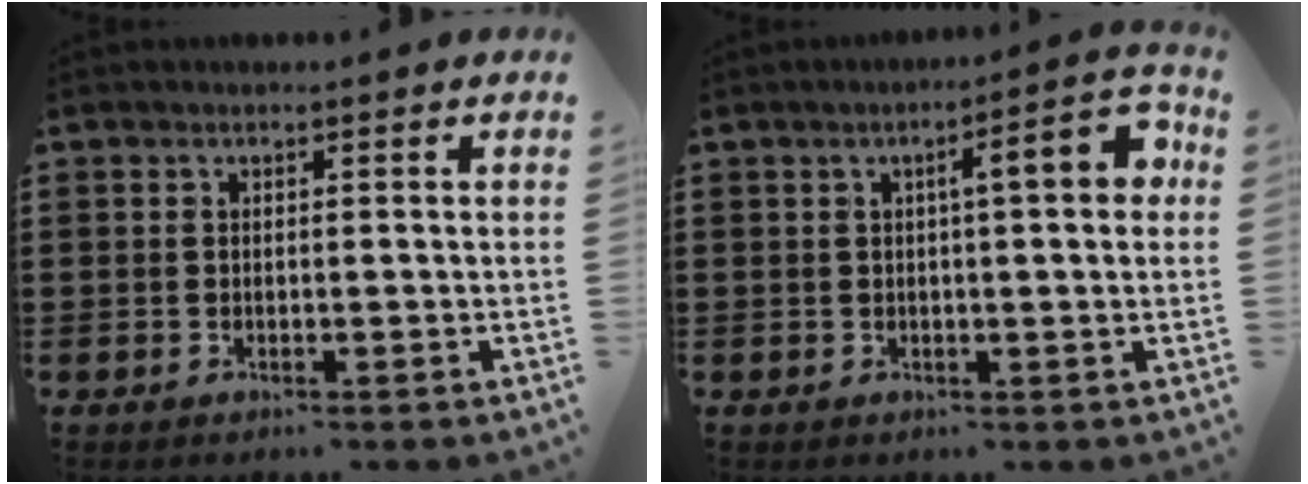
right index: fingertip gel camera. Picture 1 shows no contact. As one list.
[{"total": 7.1, "force": [1.4, 1.4, 6.8], "torque": [-0.097, -0.004, 0.013]}]